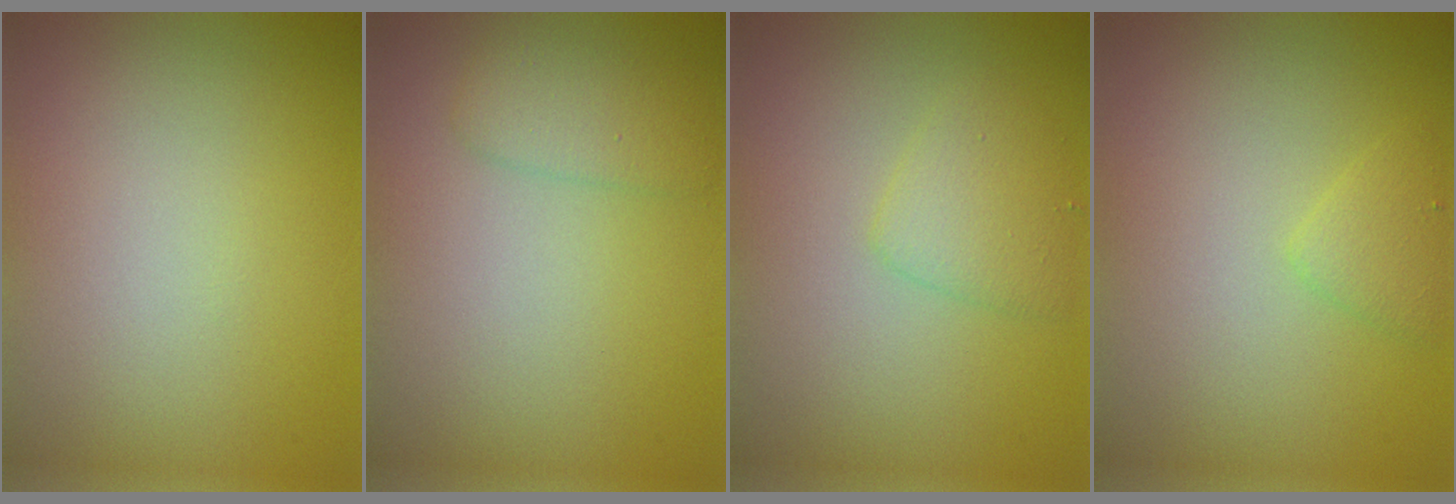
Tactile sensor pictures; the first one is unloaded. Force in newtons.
{"total": 2.1, "press": 2.1, "slide": 0.1}
{"total": 2.2, "press": 2.2, "slide": 0.1}
{"total": 1.5, "press": 1.5, "slide": 0.1}